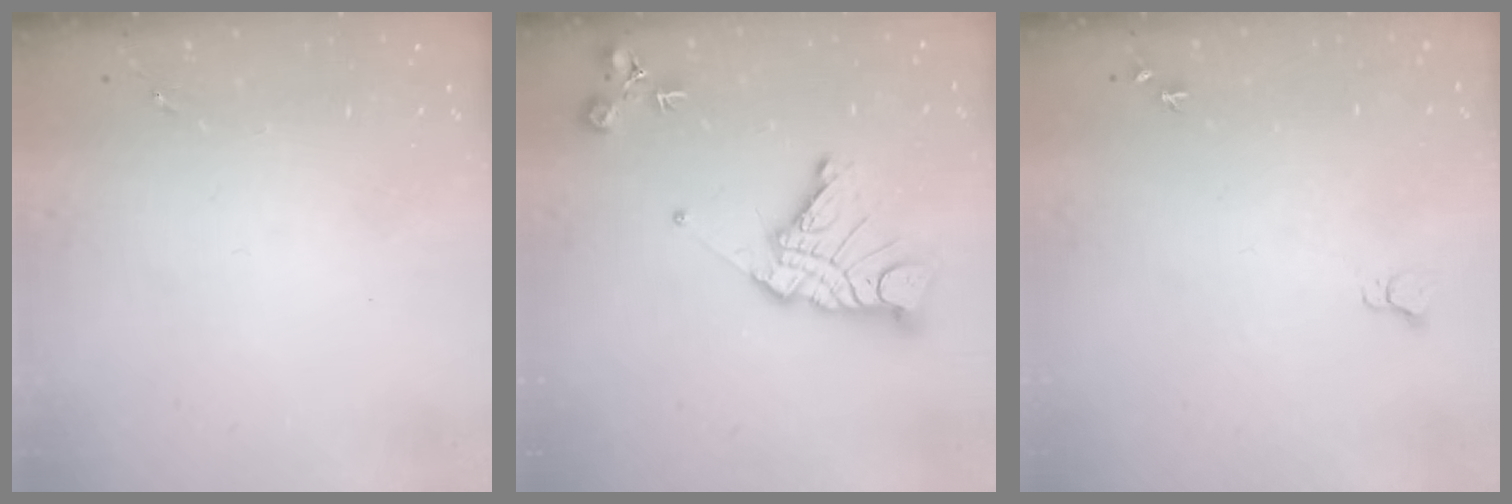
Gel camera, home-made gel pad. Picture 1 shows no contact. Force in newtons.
{"total": 16.4, "press": 16.3, "slide": 1.4}
{"total": 4.1, "press": 4.0, "slide": 0.5}